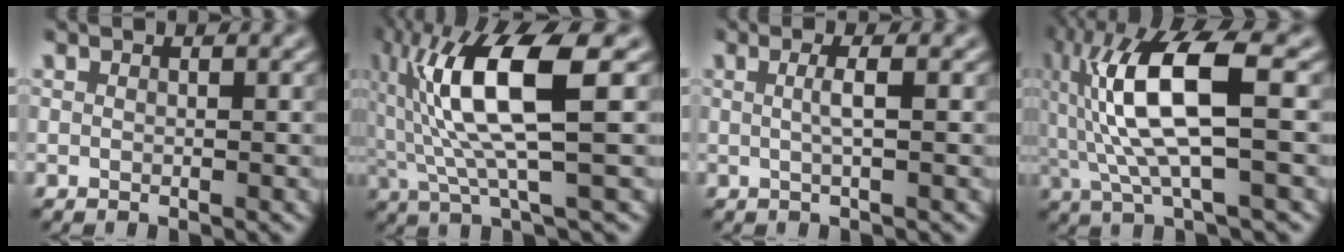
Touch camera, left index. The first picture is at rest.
{"total": 9.3, "force": [1.1, 1.8, 9.0], "torque": [-0.176, 0.004, 0.033]}
{"total": 1.7, "force": [-0.5, 0.1, 1.6], "torque": [-0.027, 0.006, -0.008]}
{"total": 9.5, "force": [0.2, 2.2, 9.2], "torque": [-0.191, 0.013, 0.012]}